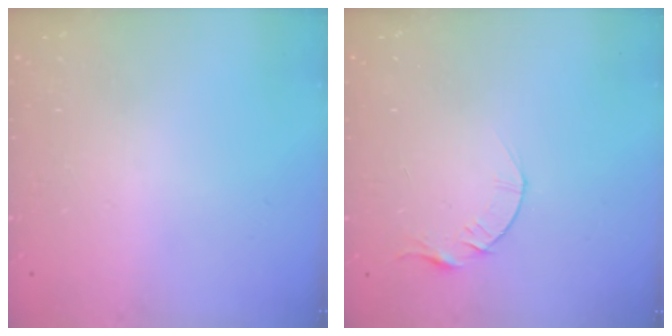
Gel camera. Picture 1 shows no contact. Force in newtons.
{"total": 4.1, "press": 4.0, "slide": 0.5}